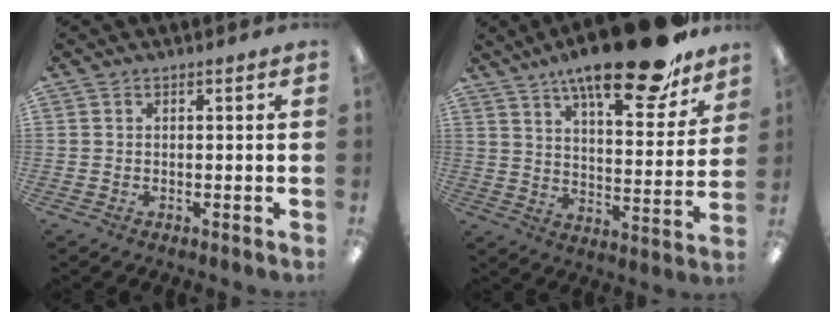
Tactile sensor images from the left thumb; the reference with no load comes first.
{"total": 21.3, "force": [15.7, 6.0, 13.0], "torque": [-0.190, -0.103, 0.256]}